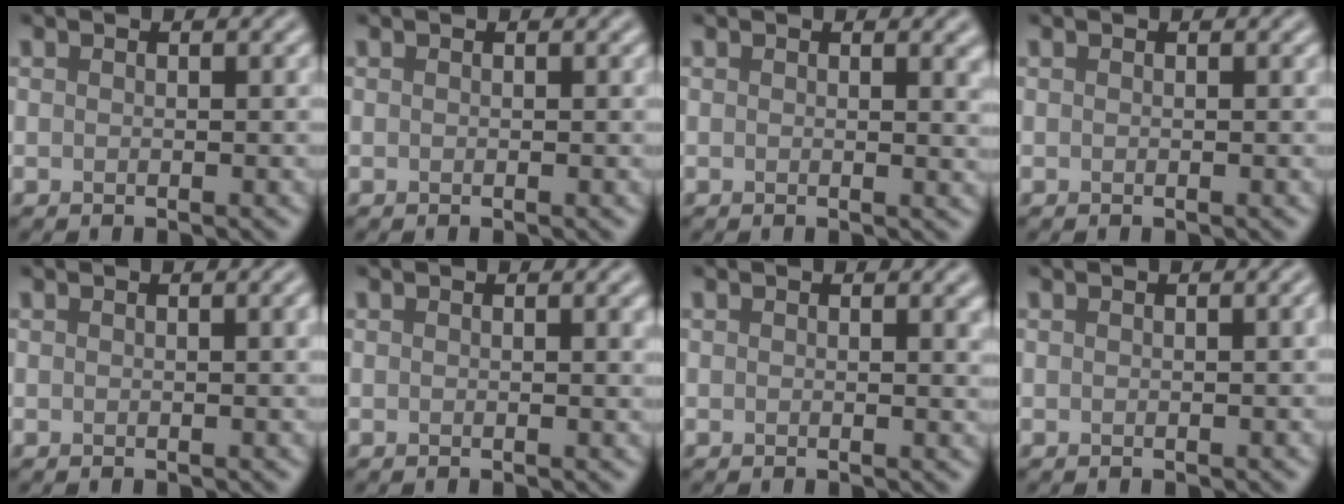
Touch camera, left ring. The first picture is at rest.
{"total": 0.0}
{"total": 1.8, "force": [0.8, 0.7, 1.5], "torque": [-0.006, 0.003, 0.010]}
{"total": 0.0}
{"total": 1.3, "force": [0.2, 0.3, 1.2], "torque": [-0.012, 0.004, 0.002]}
{"total": 1.0, "force": [0.4, 0.2, 0.9], "torque": [-0.008, 0.002, 0.004]}
{"total": 1.1, "force": [0.5, 0.3, 0.9], "torque": [-0.005, 0.001, 0.007]}
{"total": 1.0, "force": [0.1, 0.3, 0.9], "torque": [-0.007, 0.008, 0.001]}